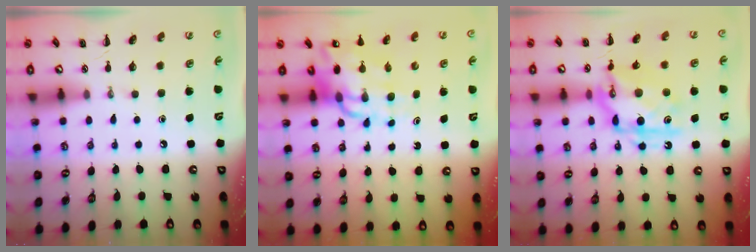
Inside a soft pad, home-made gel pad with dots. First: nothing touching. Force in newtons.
{"total": 12.7, "press": 12.1, "slide": 3.7}
{"total": 15.3, "press": 15.3, "slide": 0.7}